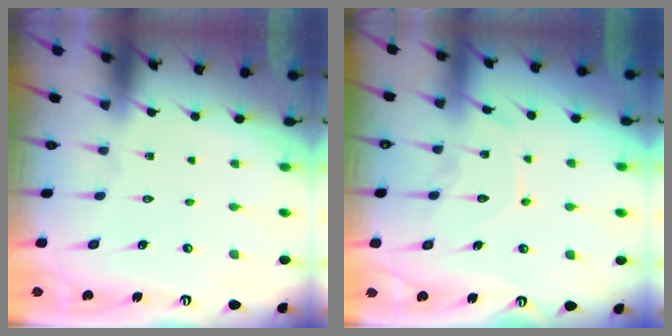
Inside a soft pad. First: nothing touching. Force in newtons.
{"total": 10.9, "press": 10.8, "slide": 0.8}